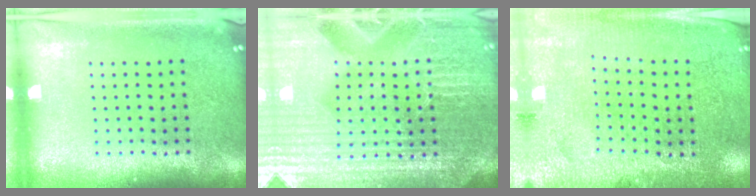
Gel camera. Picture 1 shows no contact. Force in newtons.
{"total": 5.5, "press": 5.1, "slide": 2.2}
{"total": 2.8, "press": 2.8, "slide": 0.5}